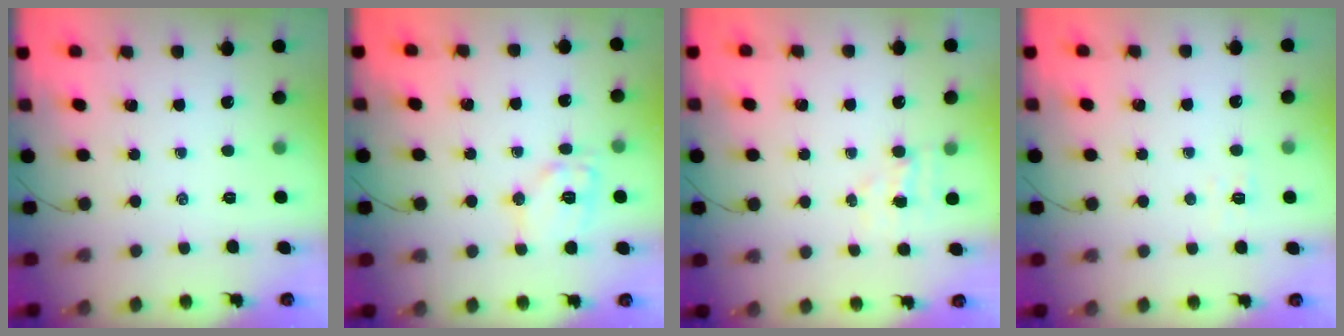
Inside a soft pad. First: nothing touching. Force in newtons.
{"total": 10.2, "press": 10.2, "slide": 0.7}
{"total": 3.4, "press": 3.2, "slide": 1.0}
{"total": 2.8, "press": 2.7, "slide": 0.8}